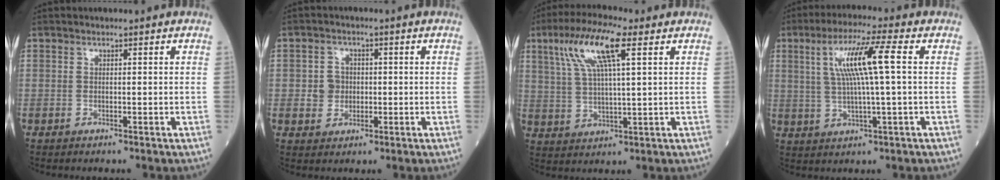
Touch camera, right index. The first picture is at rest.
{"total": 3.4, "force": [-0.1, 3.2, 1.2], "torque": [-0.014, 0.005, 0.002]}
{"total": 11.0, "force": [5.0, 1.6, 9.6], "torque": [-0.196, 0.020, 0.094]}
{"total": 9.6, "force": [2.0, -0.1, 9.4], "torque": [-0.179, 0.011, 0.039]}